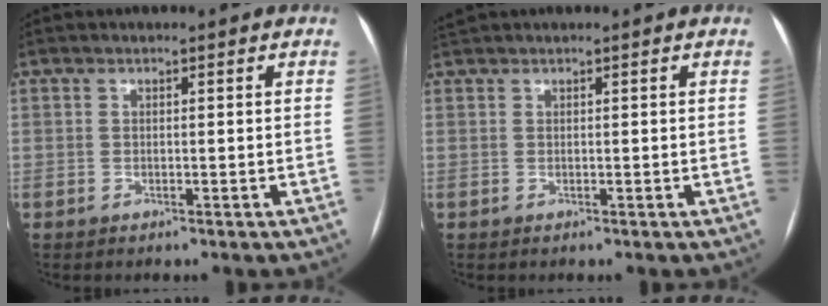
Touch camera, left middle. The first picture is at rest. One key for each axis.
{"total": 0.8, "fx": 0.7, "fy": -0.1, "fz": 0.3, "tx": -0.014, "ty": 0.021, "tz": 0.021}